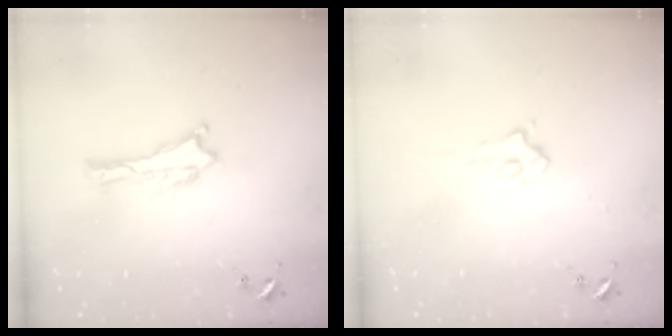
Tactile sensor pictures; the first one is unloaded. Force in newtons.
{"total": 2.2, "press": 2.2, "slide": 0.4}